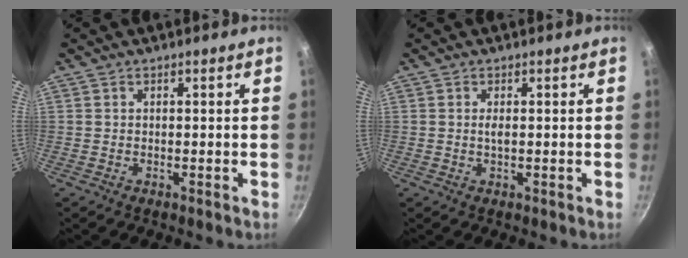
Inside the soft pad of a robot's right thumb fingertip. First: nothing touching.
{"total": 1.3, "force": [0.1, 0.4, 1.2], "torque": [-0.025, -0.001, 0.002]}